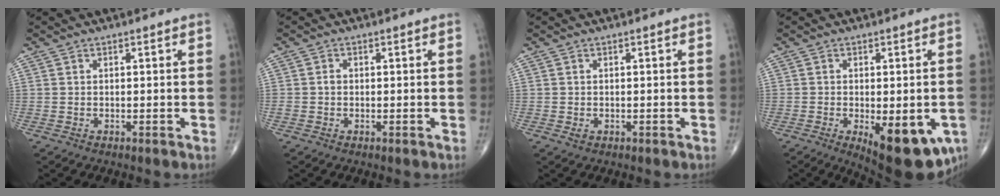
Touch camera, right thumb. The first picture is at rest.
{"total": 1.2, "force": [-0.1, 1.0, 0.7], "torque": [-0.008, 0.003, -0.003]}
{"total": 1.0, "force": [-0.3, 0.8, 0.6], "torque": [-0.009, 0.000, -0.002]}
{"total": 15.1, "force": [-5.4, 6.2, 12.7], "torque": [-0.135, -0.008, -0.059]}